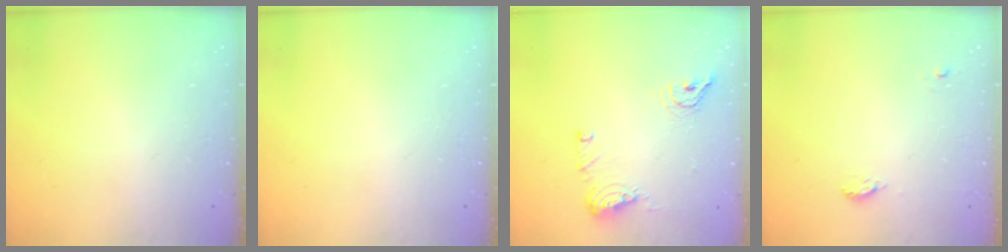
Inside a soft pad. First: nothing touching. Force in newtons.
{"total": 0.0}
{"total": 8.9, "press": 8.7, "slide": 1.7}
{"total": 5.3, "press": 5.0, "slide": 1.7}